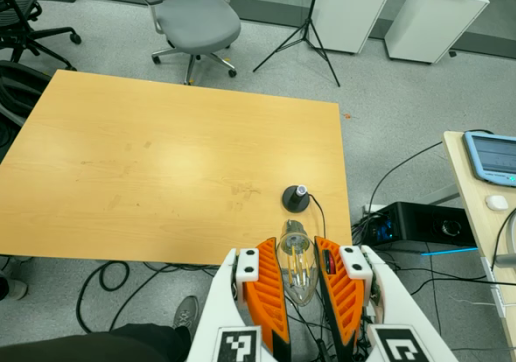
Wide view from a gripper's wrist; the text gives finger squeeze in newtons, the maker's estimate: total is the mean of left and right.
{"total": 12.5, "left": 13.1, "right": 11.9}